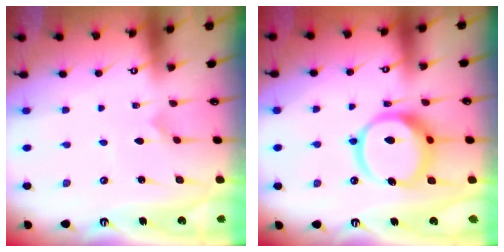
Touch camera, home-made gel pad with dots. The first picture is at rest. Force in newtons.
{"total": 14.5, "press": 14.3, "slide": 1.9}